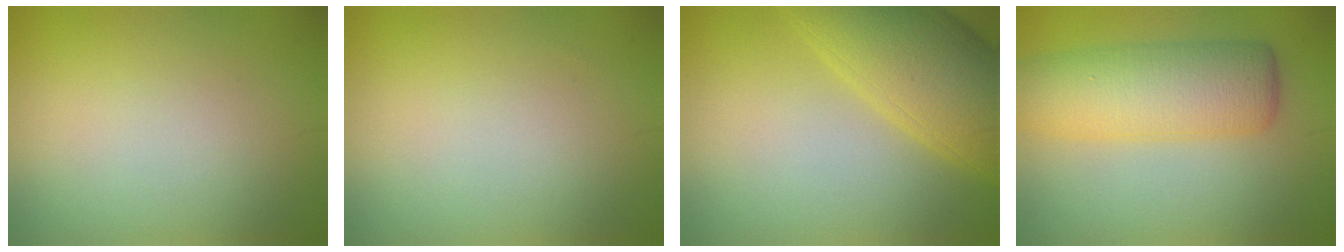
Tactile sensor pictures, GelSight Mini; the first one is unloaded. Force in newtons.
{"total": 0.0}
{"total": 8.6, "press": 8.6, "slide": 0.3}
{"total": 7.7, "press": 7.7, "slide": 0.2}